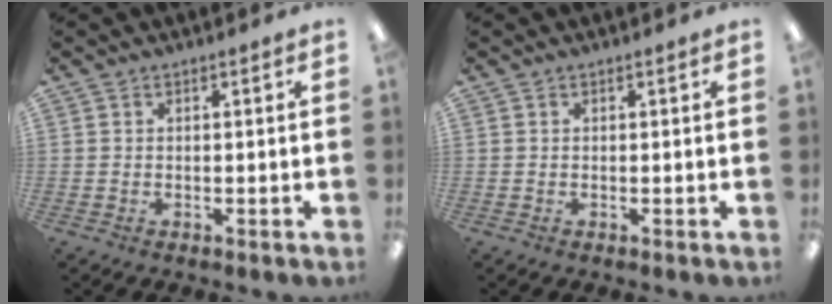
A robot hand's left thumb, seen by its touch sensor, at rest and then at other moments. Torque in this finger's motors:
{"motor_torque": [0.00, 0.00, 0.00, -0.01, 0.00]}